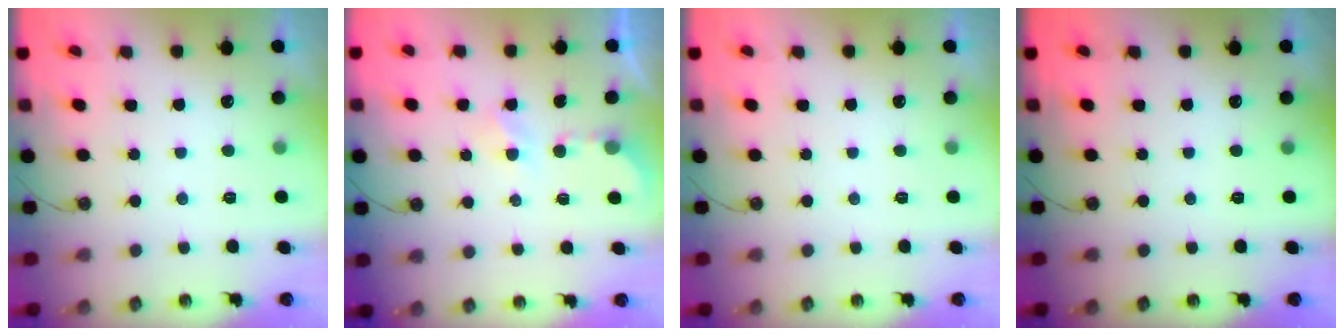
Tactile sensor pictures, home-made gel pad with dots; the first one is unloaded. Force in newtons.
{"total": 4.0, "press": 3.9, "slide": 0.4}
{"total": 0.0}
{"total": 0.0}